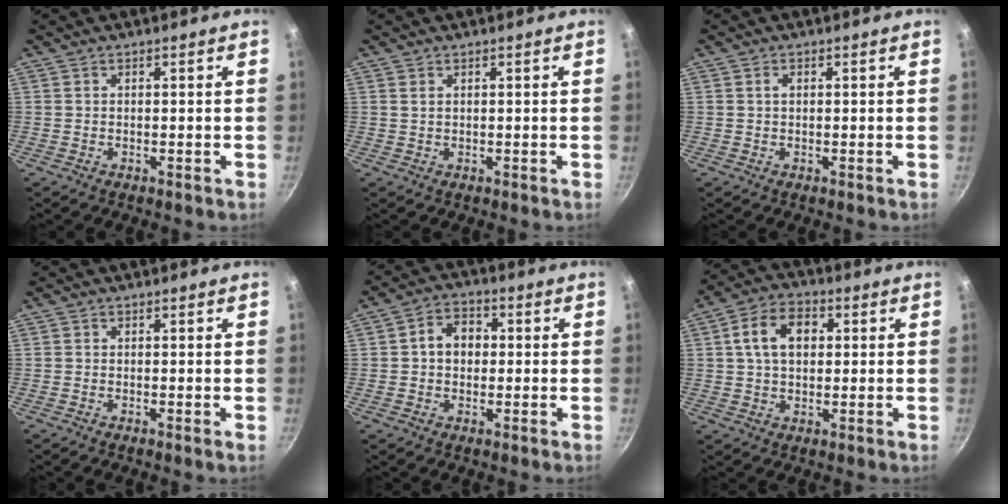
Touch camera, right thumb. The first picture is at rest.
{"total": 0.8, "force": [0.5, 0.4, 0.5], "torque": [-0.011, -0.002, 0.010]}
{"total": 1.1, "force": [0.3, 0.7, 0.8], "torque": [-0.011, 0.004, 0.006]}
{"total": 0.0}
{"total": 6.4, "force": [0.5, 5.0, 4.0], "torque": [-0.038, 0.014, -0.001]}
{"total": 9.7, "force": [2.0, 6.7, 6.7], "torque": [-0.097, 0.013, 0.026]}